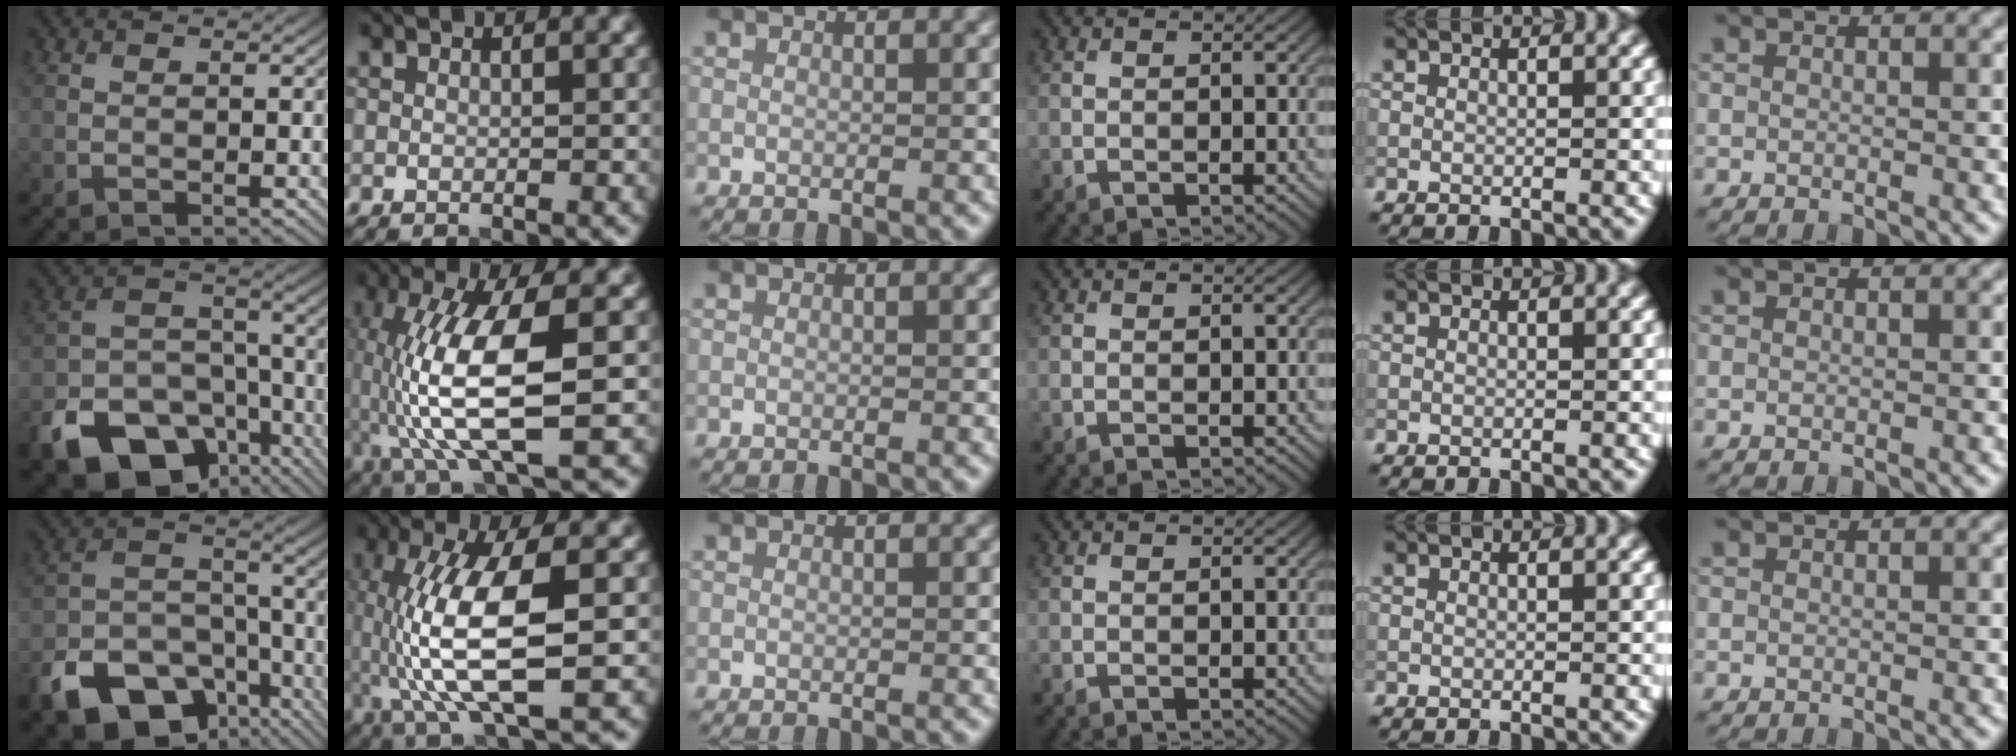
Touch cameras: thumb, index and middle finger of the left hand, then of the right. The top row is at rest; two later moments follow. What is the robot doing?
{"motion": "lift_and_place", "object": "coin"}